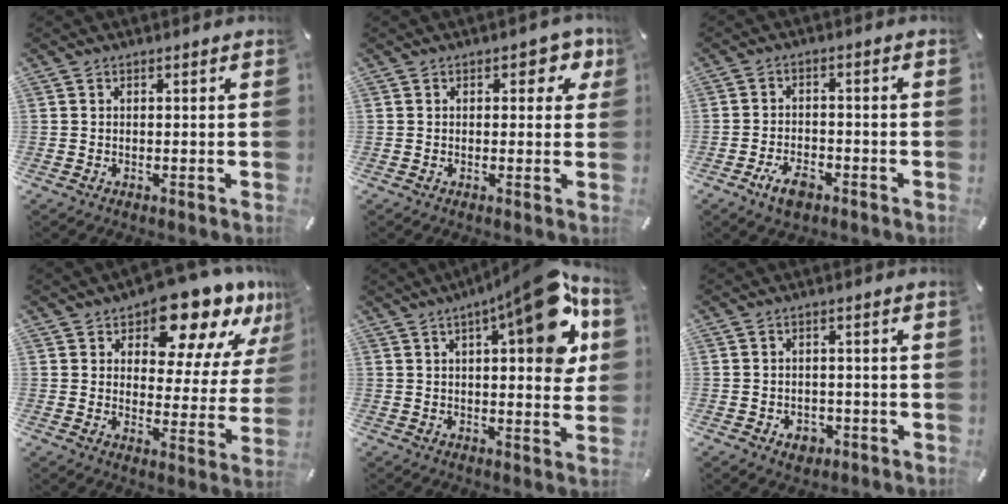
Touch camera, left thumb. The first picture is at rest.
{"total": 4.8, "force": [1.9, 2.9, 3.3], "torque": [-0.031, -0.002, 0.023]}
{"total": 5.5, "force": [-3.2, 3.0, 3.3], "torque": [-0.070, 0.014, -0.060]}
{"total": 16.0, "force": [12.4, 6.6, 7.7], "torque": [-0.111, -0.094, 0.209]}
{"total": 17.0, "force": [7.7, 4.6, 14.4], "torque": [-0.186, -0.048, 0.113]}
{"total": 3.5, "force": [-1.5, 2.8, 1.6], "torque": [-0.025, 0.008, -0.026]}